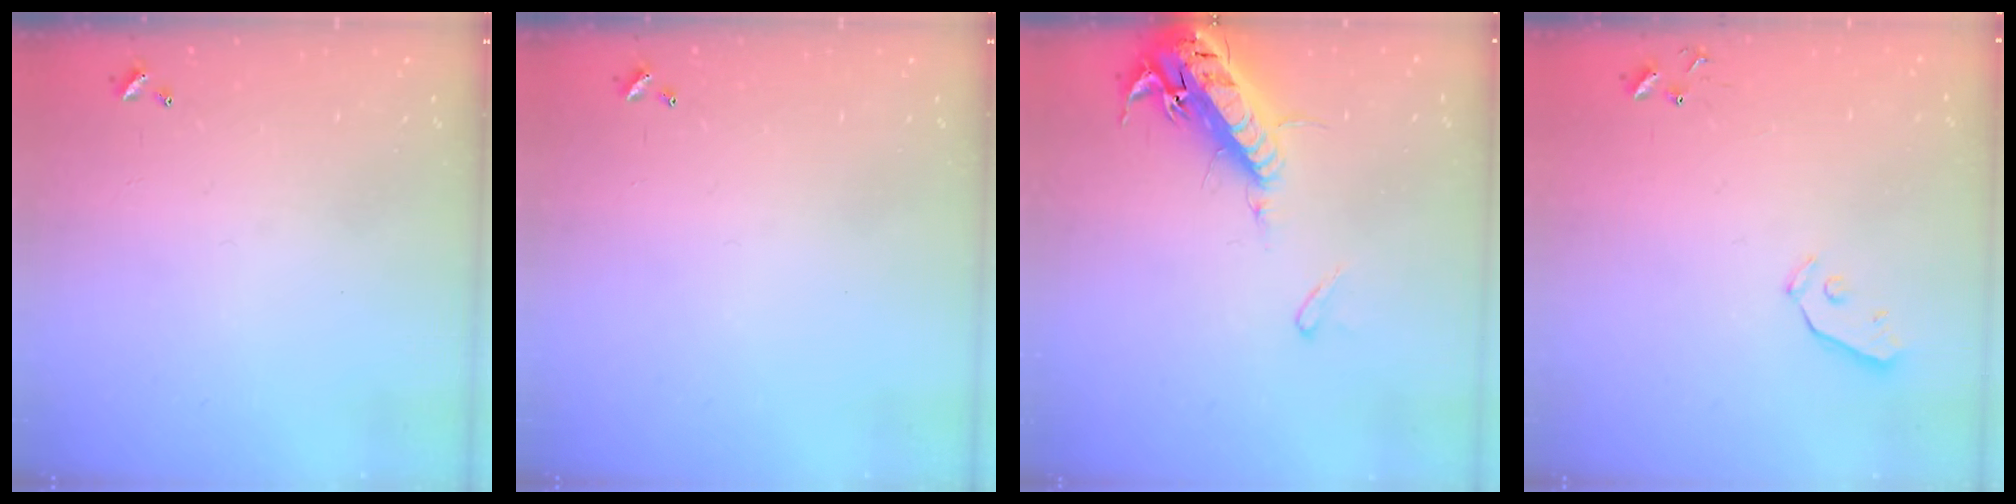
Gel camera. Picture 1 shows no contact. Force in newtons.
{"total": 0.0}
{"total": 17.4, "press": 16.9, "slide": 4.1}
{"total": 4.0, "press": 4.0, "slide": 0.2}